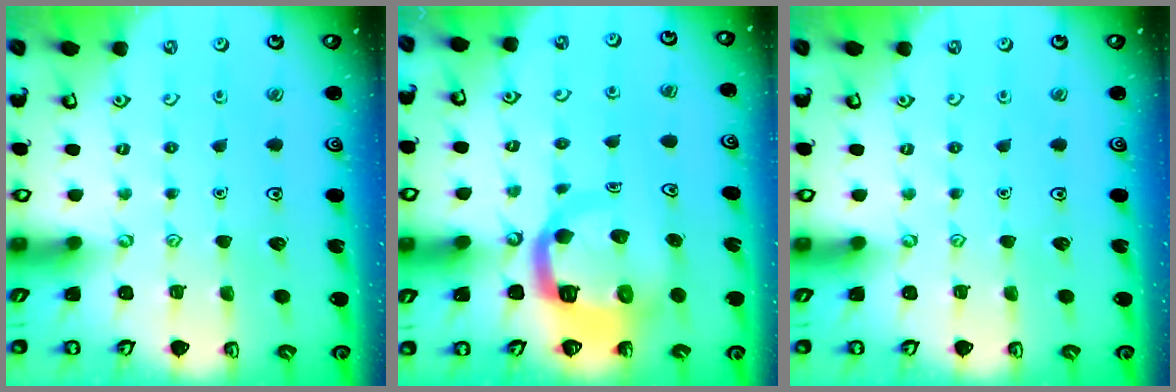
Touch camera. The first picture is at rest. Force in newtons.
{"total": 10.6, "press": 10.6, "slide": 1.3}
{"total": 0.0}